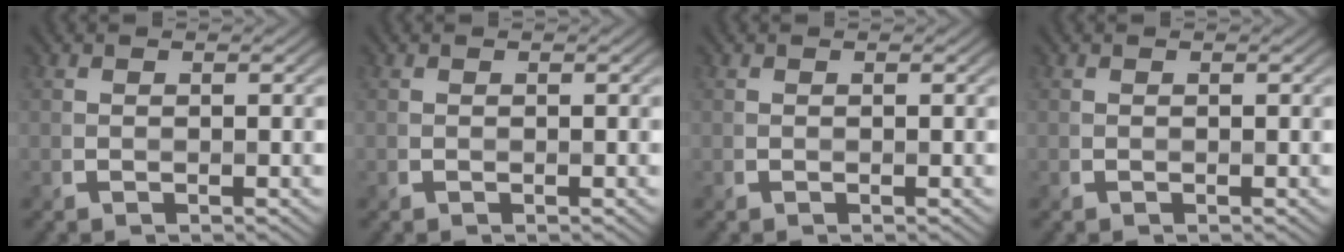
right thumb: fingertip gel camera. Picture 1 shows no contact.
{"total": 0.0}
{"total": 0.0}
{"total": 0.0}